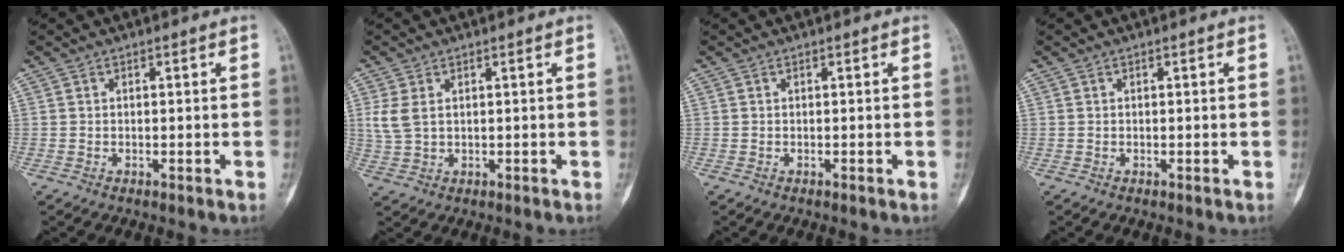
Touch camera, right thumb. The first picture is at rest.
{"total": 4.2, "force": [1.1, 2.6, 3.0], "torque": [-0.076, 0.002, 0.029]}
{"total": 0.0}
{"total": 0.0}